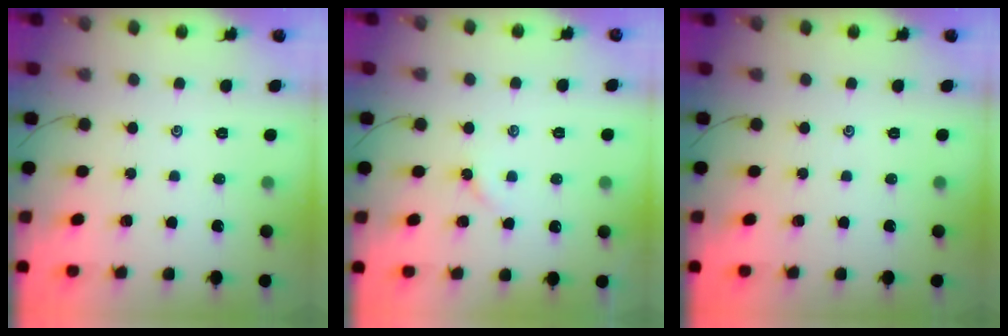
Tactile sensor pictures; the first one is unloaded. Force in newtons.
{"total": 2.3, "press": 2.3, "slide": 0.5}
{"total": 0.0}